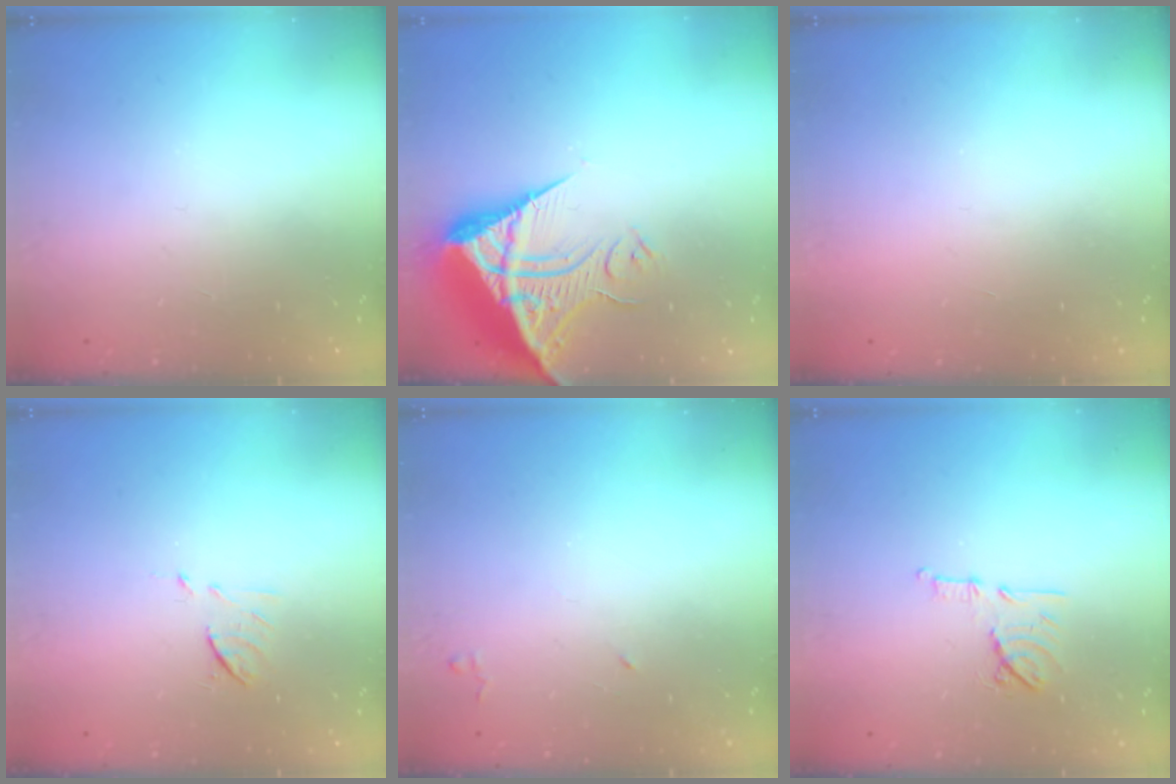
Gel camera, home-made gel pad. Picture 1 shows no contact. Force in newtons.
{"total": 13.9, "press": 13.9, "slide": 1.3}
{"total": 1.6, "press": 1.6, "slide": 0.1}
{"total": 6.0, "press": 5.9, "slide": 0.6}
{"total": 4.0, "press": 3.9, "slide": 0.7}
{"total": 9.5, "press": 9.5, "slide": 0.8}